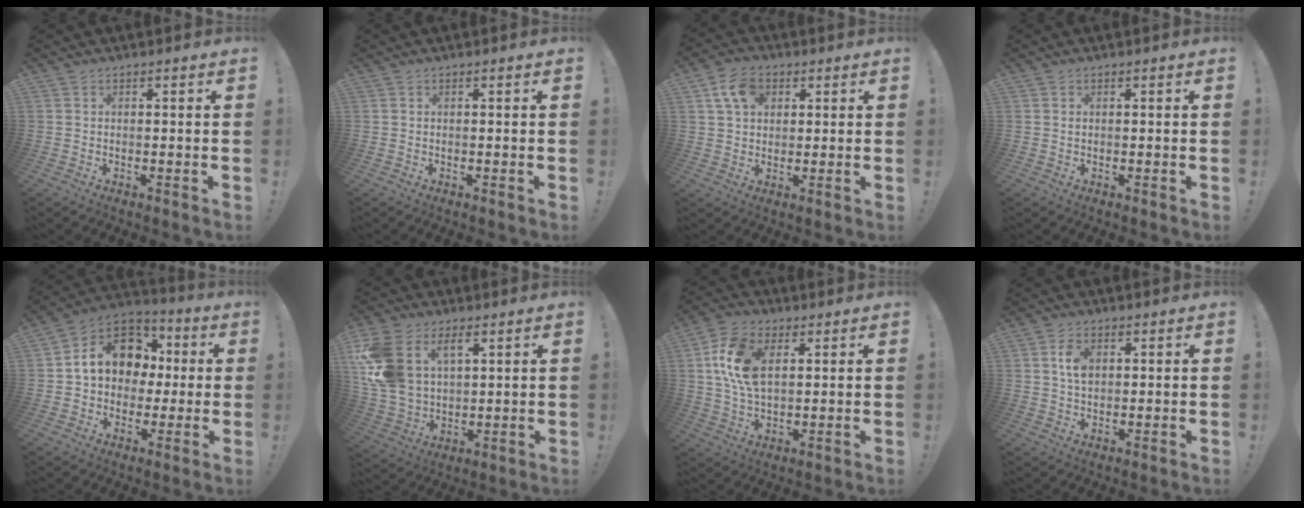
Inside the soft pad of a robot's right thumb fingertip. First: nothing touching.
{"total": 0.0}
{"total": 9.3, "force": [3.8, 6.5, 5.5], "torque": [-0.093, 0.005, 0.074]}
{"total": 0.0}
{"total": 15.6, "force": [3.2, 12.3, 9.1], "torque": [-0.125, 0.006, 0.066]}
{"total": 16.6, "force": [6.6, 11.5, 10.0], "torque": [-0.213, -0.029, 0.125]}
{"total": 13.8, "force": [3.6, 8.4, 10.3], "torque": [-0.207, 0.006, 0.066]}
{"total": 5.5, "force": [1.2, 3.5, 4.1], "torque": [-0.061, 0.001, 0.020]}